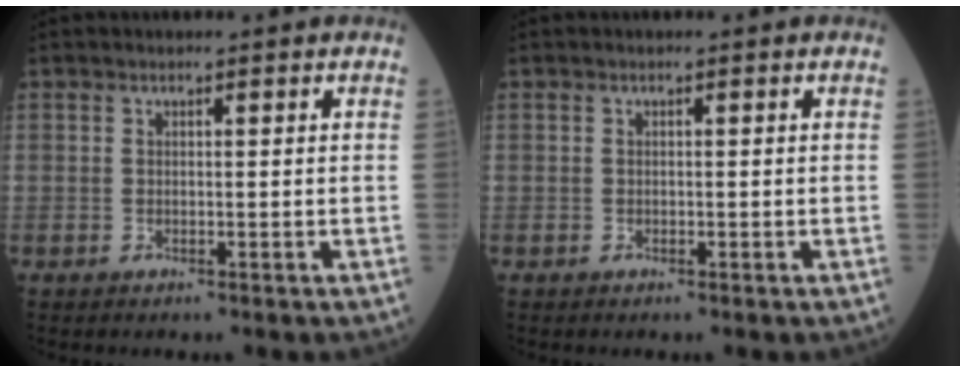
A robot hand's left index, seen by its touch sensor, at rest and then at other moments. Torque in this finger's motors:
{"motor_torque": [-0.22, -0.27, -0.10, -0.04]}